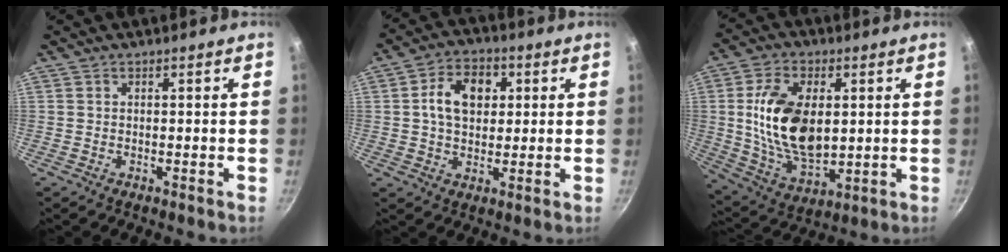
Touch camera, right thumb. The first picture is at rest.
{"total": 9.6, "force": [1.9, 6.8, 6.4], "torque": [-0.084, 0.009, 0.022]}
{"total": 17.5, "force": [2.1, 10.3, 14.0], "torque": [-0.244, -0.010, 0.048]}